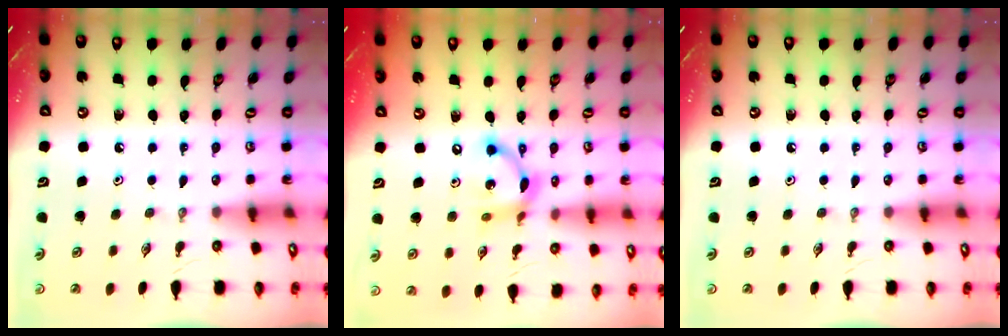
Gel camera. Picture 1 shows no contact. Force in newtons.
{"total": 11.5, "press": 11.5, "slide": 0.6}
{"total": 0.0}